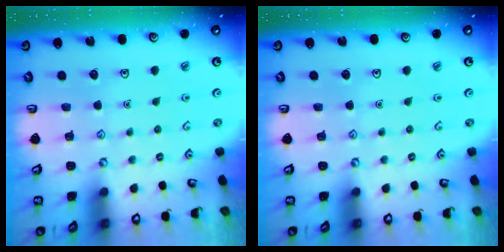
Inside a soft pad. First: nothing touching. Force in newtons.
{"total": 0.0}